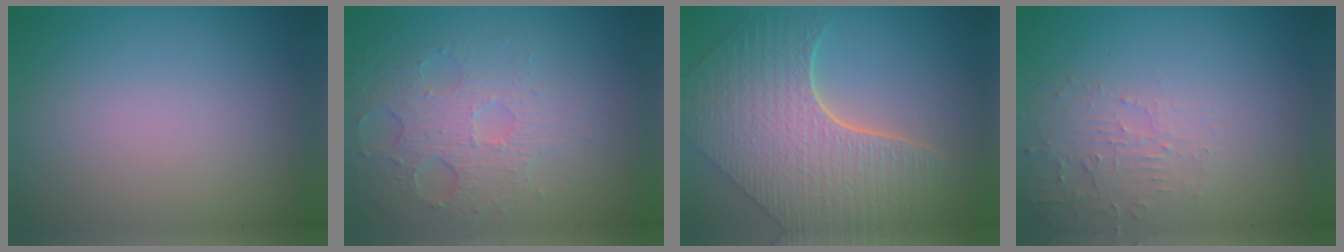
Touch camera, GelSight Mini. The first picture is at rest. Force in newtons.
{"total": 3.6, "press": 3.2, "slide": 1.6}
{"total": 8.5, "press": 6.3, "slide": 5.7}
{"total": 2.4, "press": 2.3, "slide": 0.6}